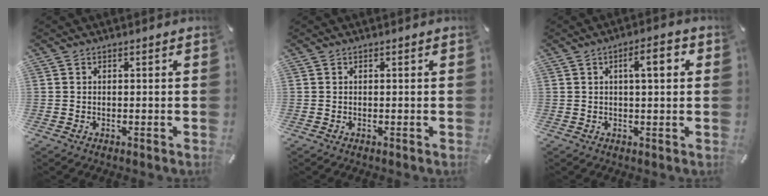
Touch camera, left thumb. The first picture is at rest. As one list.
[{"total": 0.0}, {"total": 6.5, "force": [1.8, 1.8, 5.9], "torque": [-0.087, -0.004, 0.020]}]